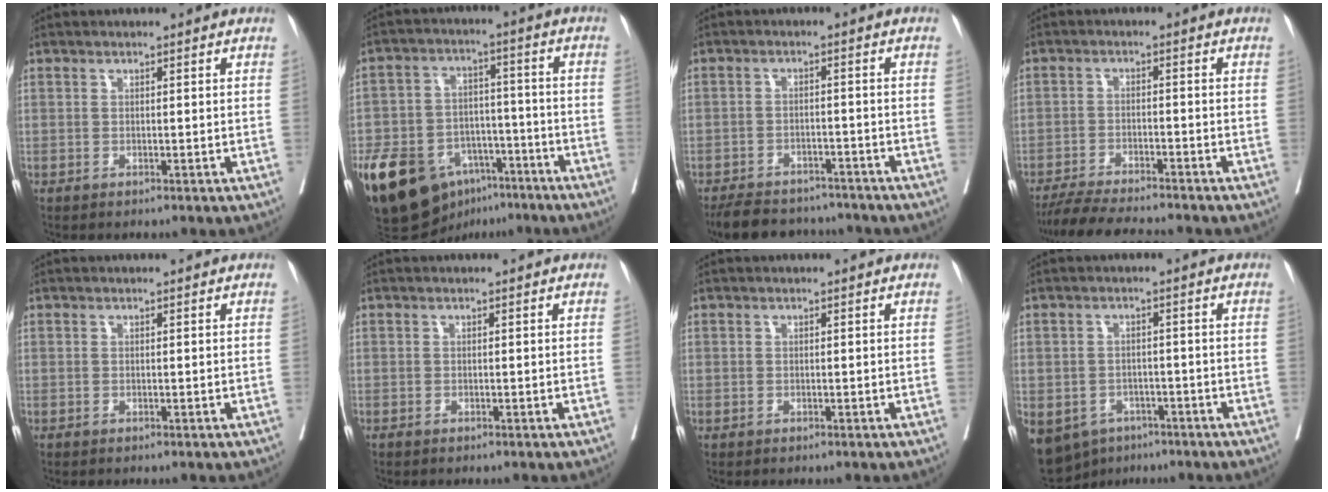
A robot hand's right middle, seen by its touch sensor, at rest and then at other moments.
{"total": 16.8, "force": [-10.2, 10.0, 9.0], "torque": [-0.159, 0.021, -0.165]}
{"total": 10.8, "force": [-9.8, 3.5, 3.1], "torque": [-0.050, 0.005, -0.135]}
{"total": 9.4, "force": [-8.6, 0.4, 3.7], "torque": [-0.055, -0.015, -0.140]}
{"total": 0.0}
{"total": 0.0}
{"total": 0.0}
{"total": 14.7, "force": [-8.0, 11.1, 5.4], "torque": [-0.159, -0.004, -0.103]}